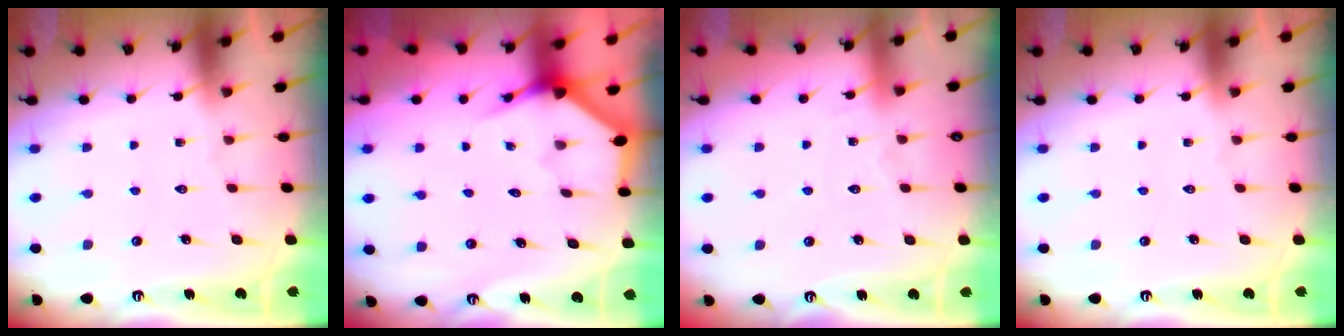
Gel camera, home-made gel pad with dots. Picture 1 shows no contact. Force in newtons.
{"total": 3.4, "press": 3.4, "slide": 0.2}
{"total": 4.6, "press": 4.5, "slide": 0.6}
{"total": 0.0}